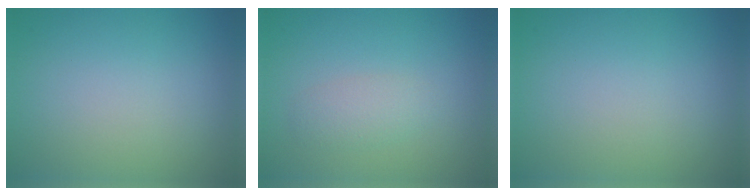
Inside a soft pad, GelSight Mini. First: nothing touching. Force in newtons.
{"total": 1.7, "press": 1.7, "slide": 0.2}
{"total": 0.0}